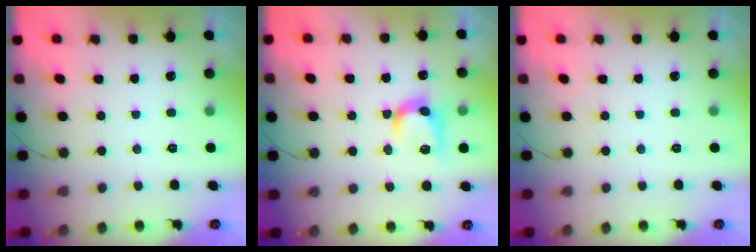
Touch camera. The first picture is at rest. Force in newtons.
{"total": 10.6, "press": 10.6, "slide": 0.2}
{"total": 0.0}